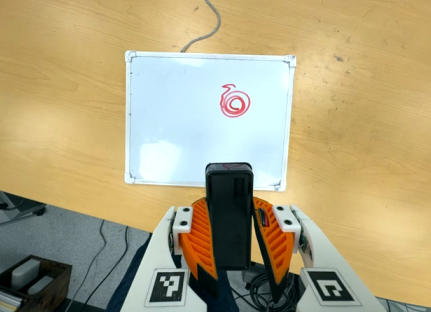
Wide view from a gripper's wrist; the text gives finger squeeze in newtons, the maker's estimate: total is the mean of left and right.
{"total": 8.7, "left": 7.4, "right": 9.9}